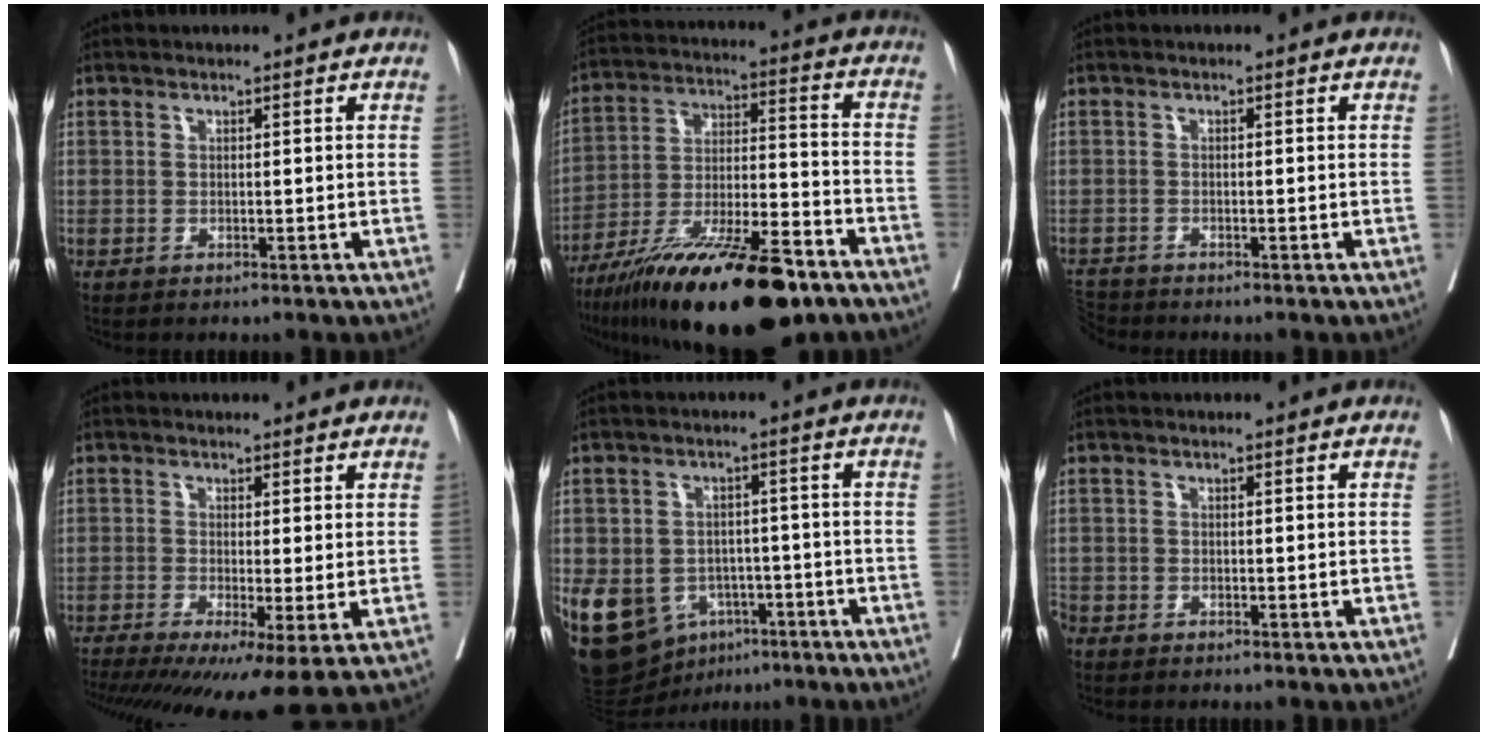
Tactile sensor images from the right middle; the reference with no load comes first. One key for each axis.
{"total": 23.5, "fx": -16.0, "fy": 4.7, "fz": 16.5, "tx": -0.249, "ty": -0.021, "tz": -0.270}
{"total": 2.8, "fx": -2.8, "fy": 0.2, "fz": -0.3, "tx": 0.007, "ty": -0.013, "tz": -0.052}
{"total": 12.1, "fx": -7.1, "fy": 1.9, "fz": 9.6, "tx": -0.148, "ty": -0.023, "tz": -0.112}
{"total": 15.3, "fx": -6.7, "fy": 11.6, "fz": 7.5, "tx": -0.168, "ty": 0.011, "tz": -0.092}
{"total": 2.2, "fx": -1.8, "fy": 1.1, "fz": 0.8, "tx": -0.023, "ty": -0.004, "tz": -0.034}